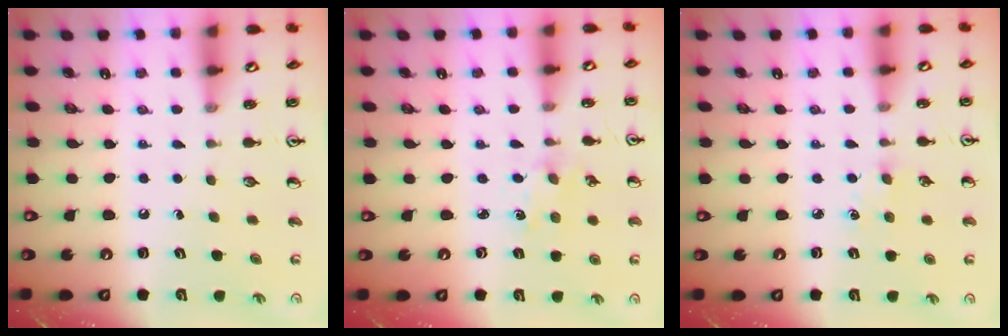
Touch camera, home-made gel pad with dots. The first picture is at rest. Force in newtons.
{"total": 1.3, "press": 1.3, "slide": 0.2}
{"total": 2.8, "press": 2.8, "slide": 0.4}